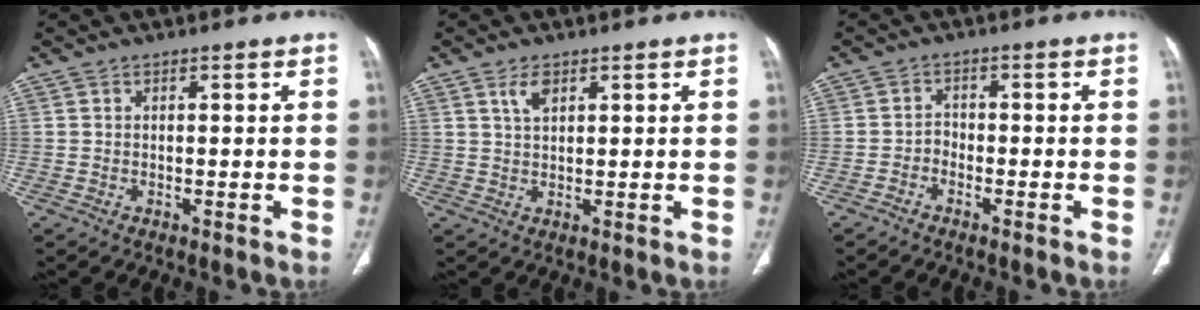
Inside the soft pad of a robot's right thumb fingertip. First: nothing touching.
{"total": 3.1, "force": [1.7, 1.4, 2.1], "torque": [-0.038, -0.005, 0.036]}
{"total": 2.1, "force": [-1.5, 1.3, 0.6], "torque": [-0.001, 0.017, -0.030]}